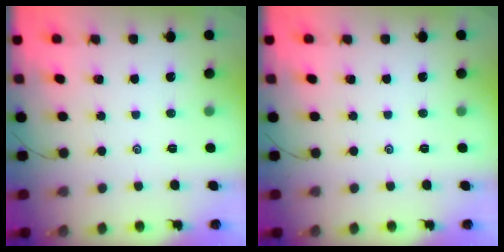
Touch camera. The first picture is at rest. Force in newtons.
{"total": 0.0}